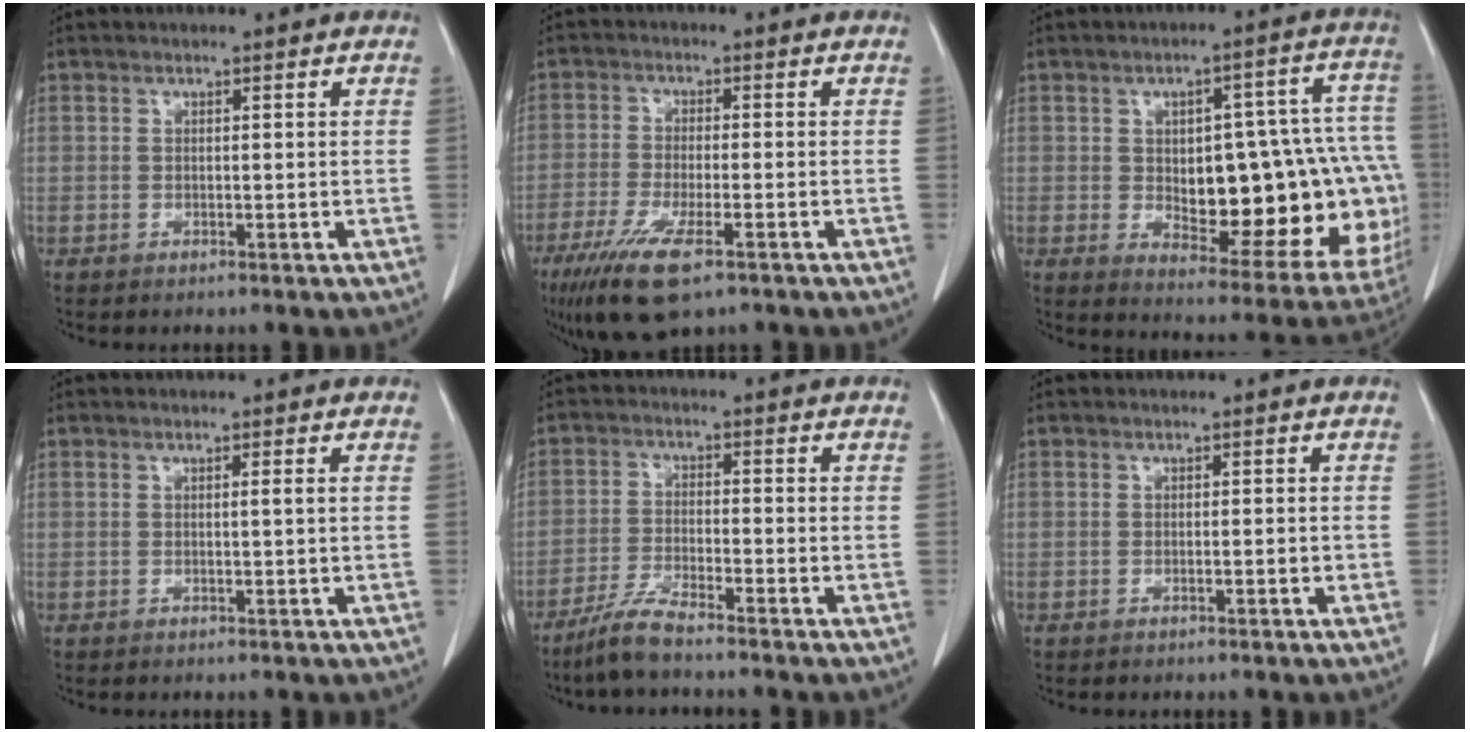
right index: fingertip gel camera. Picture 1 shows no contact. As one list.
[{"total": 10.0, "force": [-6.2, 2.0, 7.7], "torque": [-0.145, -0.026, -0.102]}, {"total": 24.2, "force": [-1.7, 9.4, 22.2], "torque": [-0.208, 0.039, 0.014]}, {"total": 0.6, "force": [0.1, -0.2, 0.6], "torque": [-0.008, -0.001, 0.002]}, {"total": 5.3, "force": [-4.5, -0.2, 2.7], "torque": [-0.061, -0.018, -0.094]}, {"total": 0.6, "force": [-0.2, 0.1, 0.6], "torque": [-0.006, 0.002, 0.001]}]